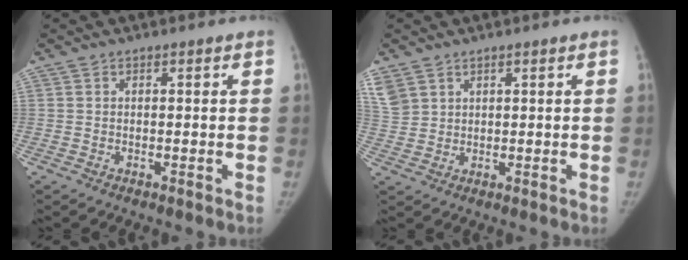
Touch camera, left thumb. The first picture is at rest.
{"total": 7.2, "force": [4.0, 5.2, 2.9], "torque": [-0.075, 0.002, 0.091]}